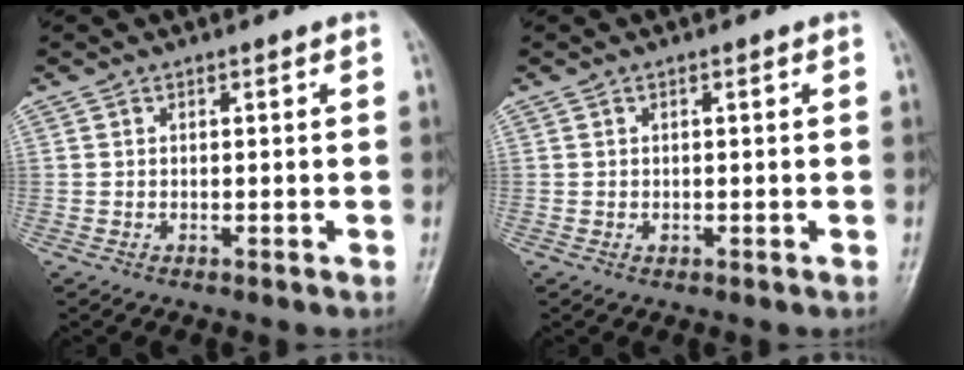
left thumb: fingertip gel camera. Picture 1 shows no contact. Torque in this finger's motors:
{"motor_torque": [-0.40, 0.18, -0.06, 0.06, -0.02]}